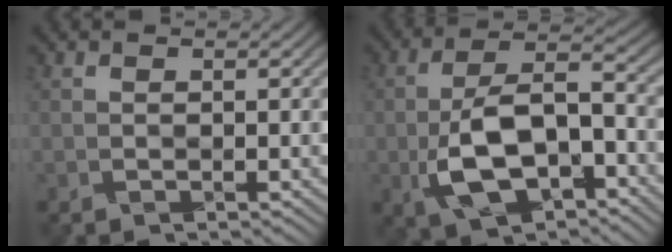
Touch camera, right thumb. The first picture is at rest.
{"total": 11.3, "force": [-4.1, 5.7, 8.9], "torque": [-0.175, -0.002, -0.081]}